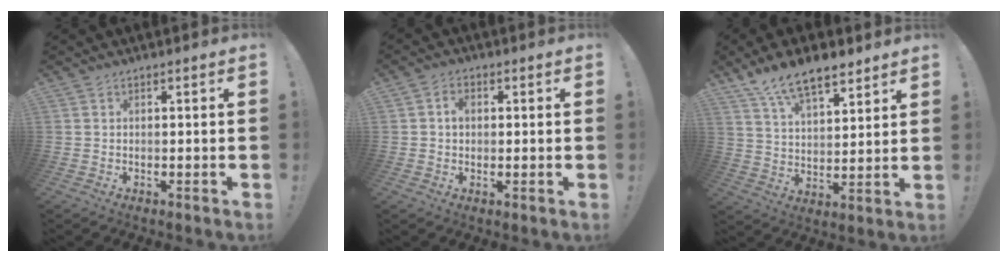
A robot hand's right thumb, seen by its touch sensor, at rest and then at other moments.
{"total": 3.1, "force": [0.3, 2.4, 1.9], "torque": [-0.014, -0.002, 0.000]}
{"total": 11.8, "force": [8.8, 4.7, 6.3], "torque": [-0.104, -0.051, 0.161]}